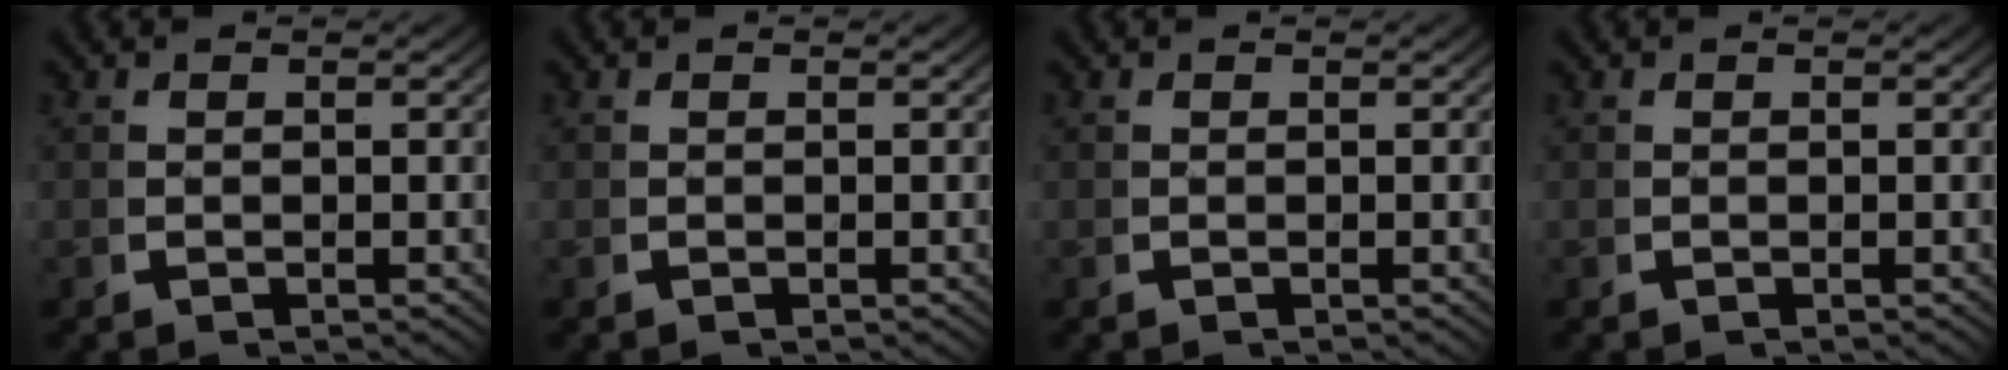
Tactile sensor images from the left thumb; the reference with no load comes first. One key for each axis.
{"total": 0.0}
{"total": 0.0}
{"total": 0.0}